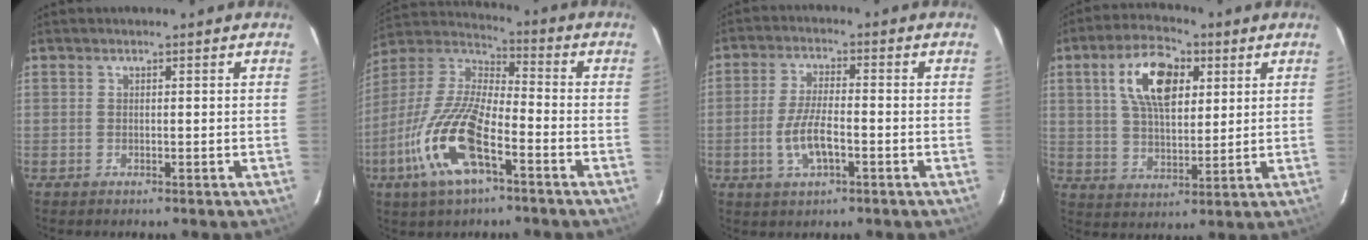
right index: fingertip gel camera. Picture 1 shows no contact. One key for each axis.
{"total": 17.9, "fx": -8.2, "fy": 5.9, "fz": 14.8, "tx": -0.311, "ty": -0.021, "tz": -0.169}
{"total": 7.4, "fx": -2.6, "fy": 2.4, "fz": 6.5, "tx": -0.134, "ty": -0.002, "tz": -0.048}
{"total": 12.4, "fx": 4.6, "fy": 6.2, "fz": 9.6, "tx": -0.175, "ty": 0.026, "tz": 0.082}